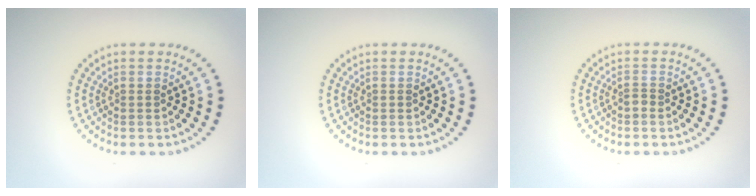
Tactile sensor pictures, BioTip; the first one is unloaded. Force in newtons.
{"total": 0.0}
{"total": 0.7, "press": 0.5, "slide": 0.4}